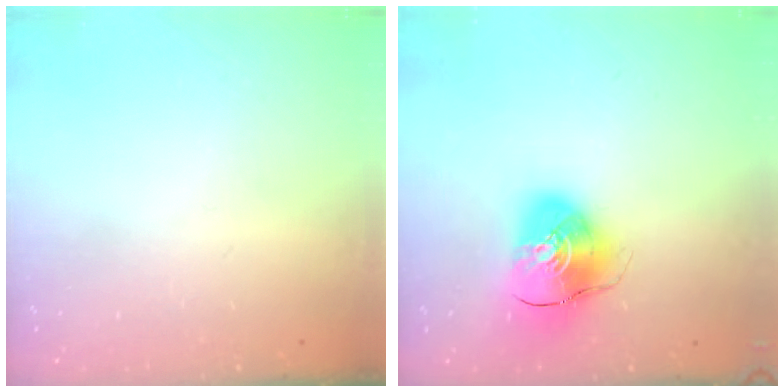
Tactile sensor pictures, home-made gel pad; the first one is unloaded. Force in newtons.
{"total": 10.8, "press": 10.7, "slide": 1.5}